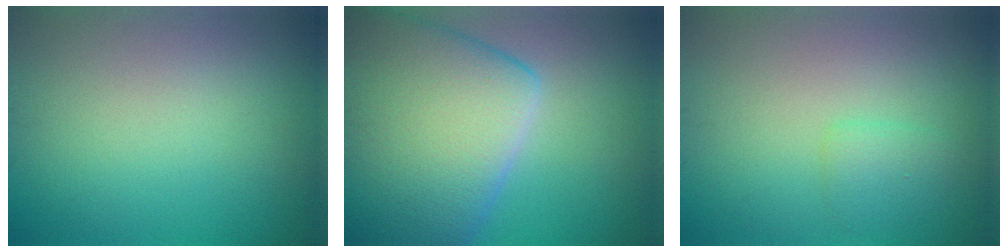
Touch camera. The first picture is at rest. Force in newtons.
{"total": 13.6, "press": 13.6, "slide": 0.6}
{"total": 1.4, "press": 1.4, "slide": 0.1}